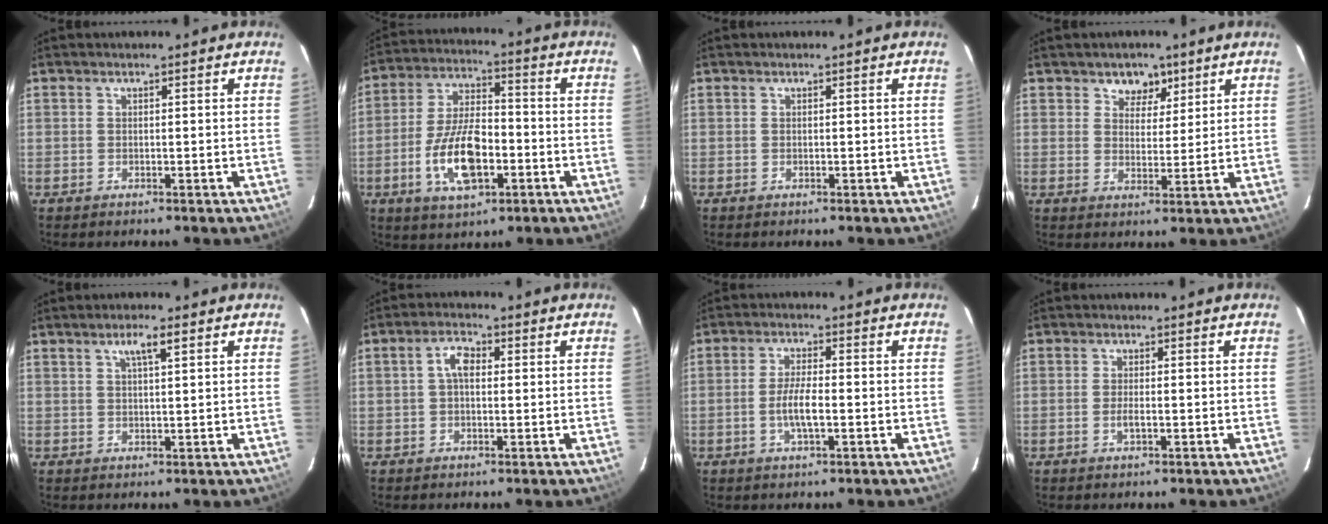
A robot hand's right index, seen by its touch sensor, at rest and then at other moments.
{"total": 13.4, "force": [-4.5, 6.2, 11.0], "torque": [-0.223, 0.002, -0.076]}
{"total": 0.0}
{"total": 4.9, "force": [3.0, 3.7, 1.3], "torque": [-0.008, -0.004, 0.048]}
{"total": 3.3, "force": [1.7, 0.5, 2.8], "torque": [-0.049, 0.008, 0.030]}
{"total": 3.8, "force": [0.4, 2.1, 3.1], "torque": [-0.059, 0.015, 0.007]}
{"total": 5.2, "force": [-1.4, 1.1, 4.8], "torque": [-0.096, -0.002, -0.027]}
{"total": 1.8, "force": [-0.6, 0.4, 1.6], "torque": [-0.033, -0.003, -0.011]}